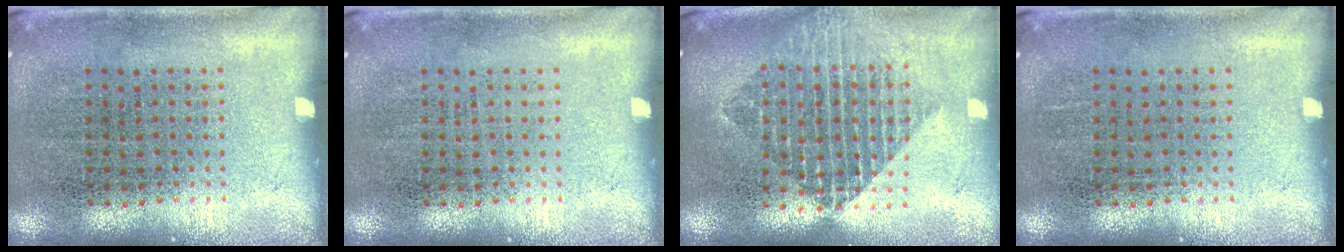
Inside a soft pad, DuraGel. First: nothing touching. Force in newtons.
{"total": 0.0}
{"total": 2.0, "press": 1.6, "slide": 1.1}
{"total": 0.0}